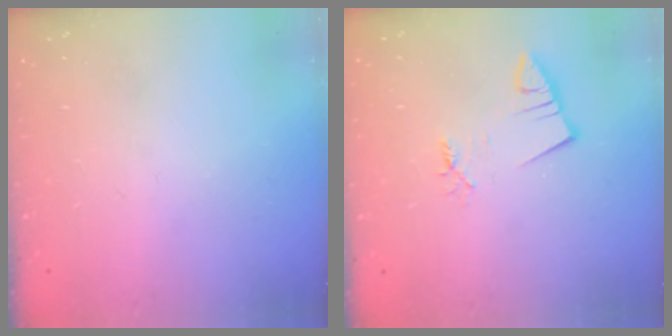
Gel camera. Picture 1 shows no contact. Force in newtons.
{"total": 2.2, "press": 2.1, "slide": 0.2}